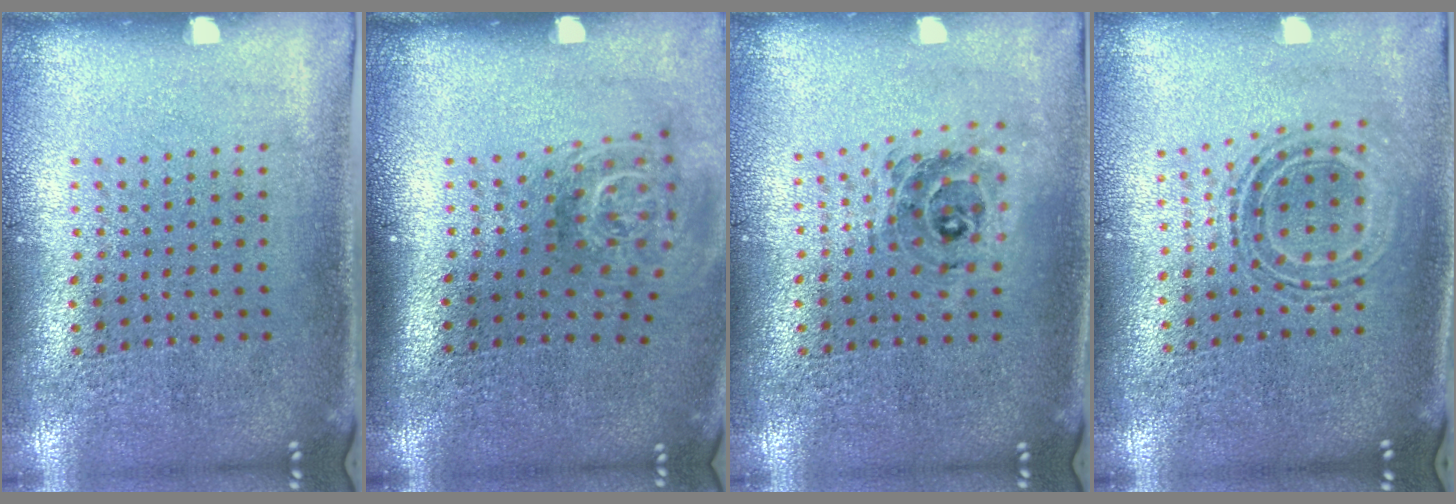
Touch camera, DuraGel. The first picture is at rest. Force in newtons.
{"total": 1.9, "press": 1.3, "slide": 1.3}
{"total": 0.6, "press": 0.6, "slide": 0.2}
{"total": 0.9, "press": 0.8, "slide": 0.3}